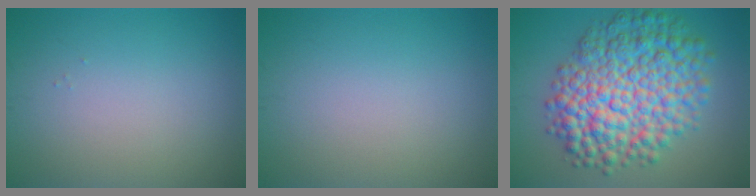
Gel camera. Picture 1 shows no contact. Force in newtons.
{"total": 0.0}
{"total": 10.9, "press": 10.9, "slide": 0.2}